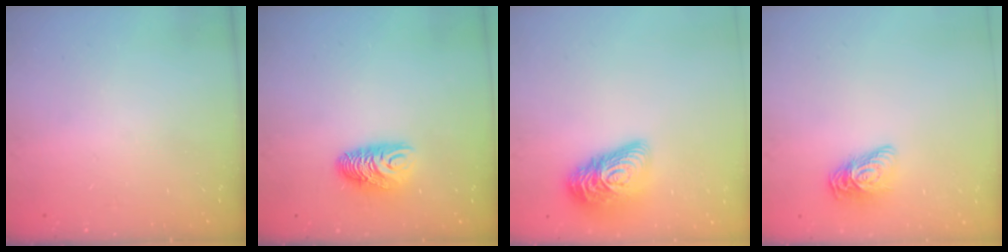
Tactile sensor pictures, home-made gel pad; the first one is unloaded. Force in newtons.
{"total": 8.9, "press": 8.9, "slide": 0.3}
{"total": 16.6, "press": 16.6, "slide": 0.9}
{"total": 10.6, "press": 10.6, "slide": 1.0}